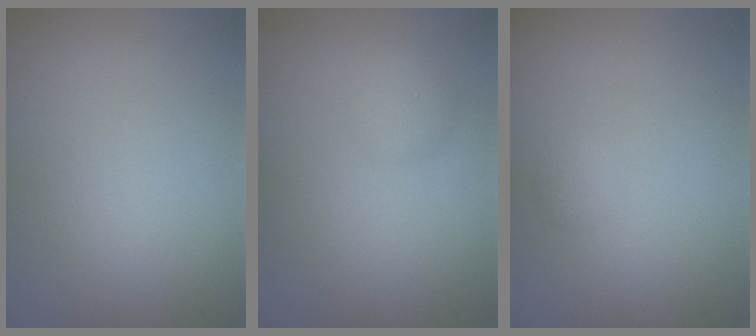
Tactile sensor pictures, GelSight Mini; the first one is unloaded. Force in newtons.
{"total": 1.6, "press": 1.6, "slide": 0.1}
{"total": 0.8, "press": 0.8, "slide": 0.0}